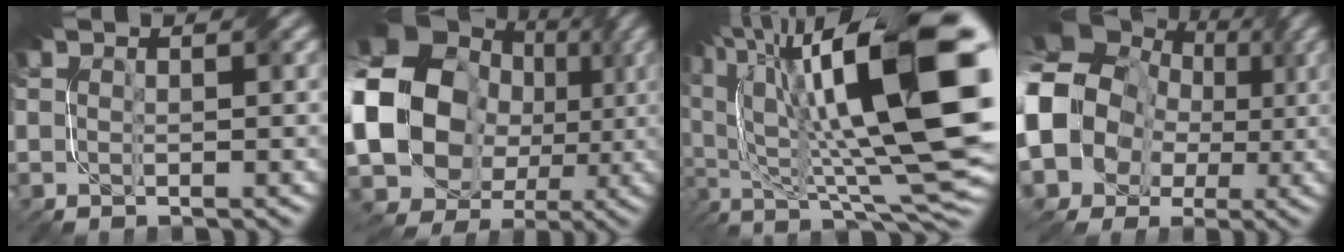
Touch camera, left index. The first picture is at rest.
{"total": 20.0, "force": [0.7, 17.1, 10.4], "torque": [-0.208, 0.015, -0.016]}
{"total": 18.3, "force": [4.9, 5.7, 16.7], "torque": [-0.271, 0.030, 0.095]}
{"total": 14.2, "force": [0.0, 12.2, 7.2], "torque": [-0.161, -0.003, -0.025]}